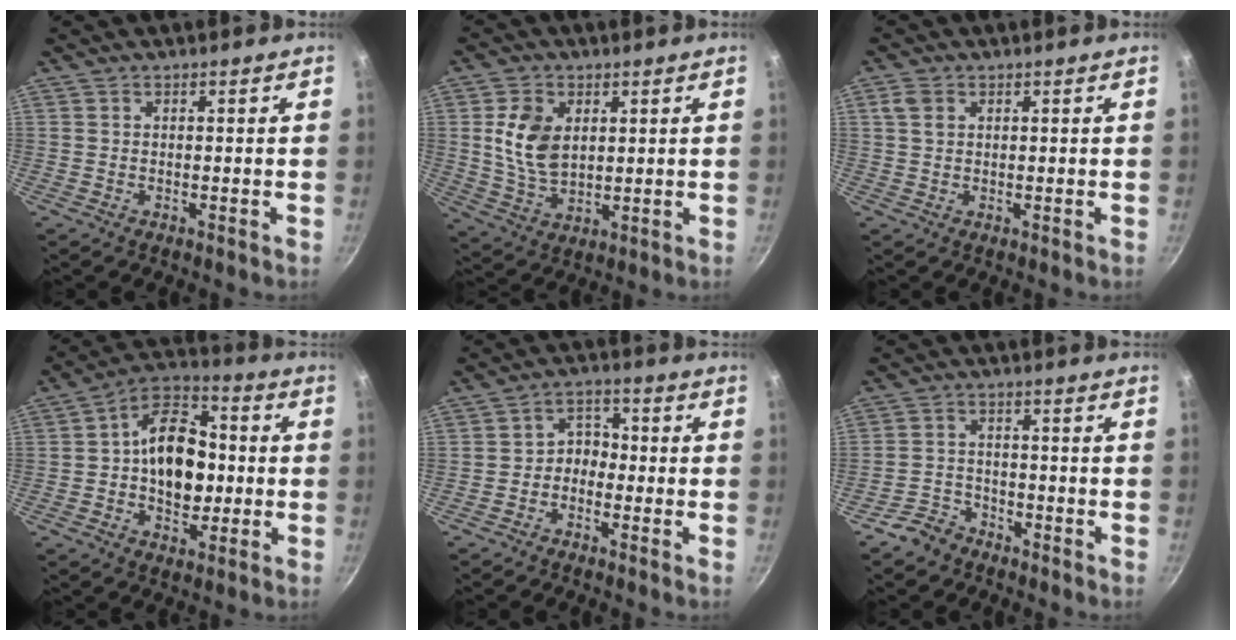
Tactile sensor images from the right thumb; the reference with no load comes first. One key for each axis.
{"total": 9.9, "fx": 2.2, "fy": 6.6, "fz": 7.0, "tx": -0.118, "ty": -0.017, "tz": 0.047}
{"total": 2.9, "fx": 0.9, "fy": 2.2, "fz": 1.6, "tx": -0.024, "ty": 0.000, "tz": 0.015}
{"total": 15.1, "fx": -0.3, "fy": 10.3, "fz": 11.1, "tx": -0.129, "ty": 0.029, "tz": -0.020}
{"total": 2.2, "fx": -1.0, "fy": 1.6, "fz": 1.1, "tx": -0.010, "ty": 0.017, "tz": -0.022}
{"total": 4.8, "fx": -3.7, "fy": 2.9, "fz": 0.9, "tx": -0.010, "ty": 0.042, "tz": -0.070}